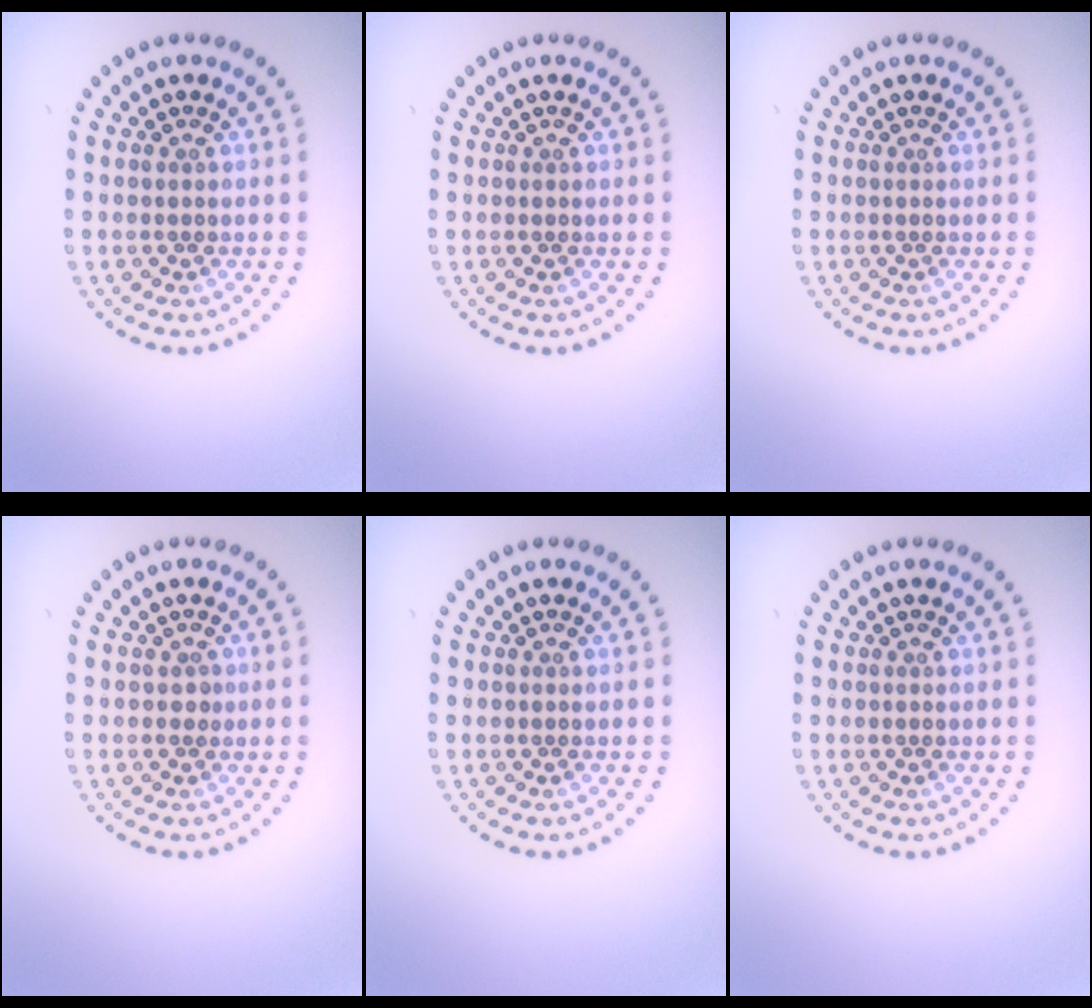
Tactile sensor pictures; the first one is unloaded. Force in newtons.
{"total": 0.0}
{"total": 0.0}
{"total": 0.7, "press": 0.4, "slide": 0.5}
{"total": 0.0}
{"total": 0.0}